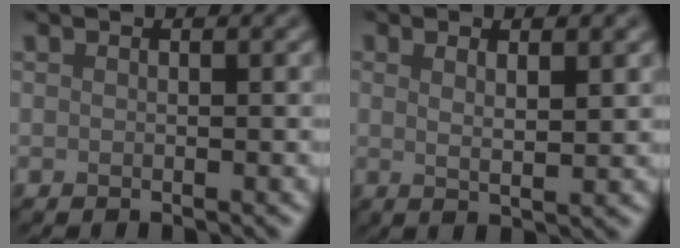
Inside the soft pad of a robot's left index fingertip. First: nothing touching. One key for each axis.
{"total": 3.1, "fx": 1.2, "fy": 0.8, "fz": 2.7, "tx": -0.034, "ty": 0.001, "tz": 0.014}